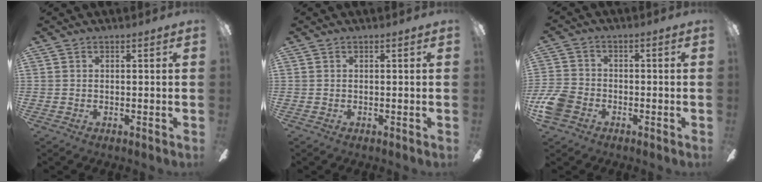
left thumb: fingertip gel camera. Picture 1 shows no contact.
{"total": 0.0}
{"total": 7.2, "force": [-3.1, 5.2, 3.9], "torque": [-0.090, 0.018, -0.060]}